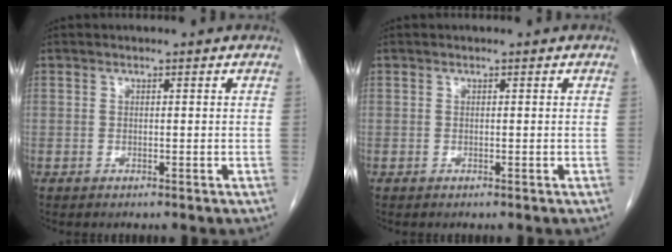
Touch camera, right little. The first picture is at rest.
{"total": 0.0}